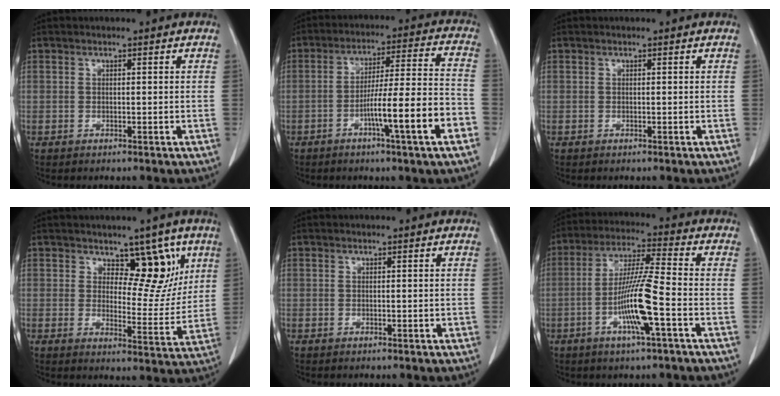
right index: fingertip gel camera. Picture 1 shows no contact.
{"total": 13.1, "force": [-5.4, -0.3, 11.9], "torque": [-0.193, 0.007, -0.083]}
{"total": 0.0}
{"total": 8.1, "force": [4.3, 4.2, 5.4], "torque": [-0.053, -0.002, 0.067]}
{"total": 0.0}
{"total": 10.8, "force": [-3.4, -0.1, 10.2], "torque": [-0.204, -0.005, -0.065]}